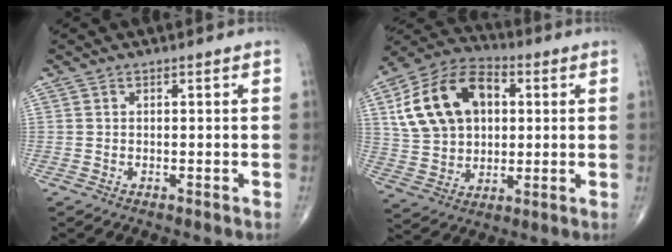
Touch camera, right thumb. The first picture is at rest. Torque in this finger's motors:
{"motor_torque": [2.22, 2.45, 0.52, -0.15, 0.18]}